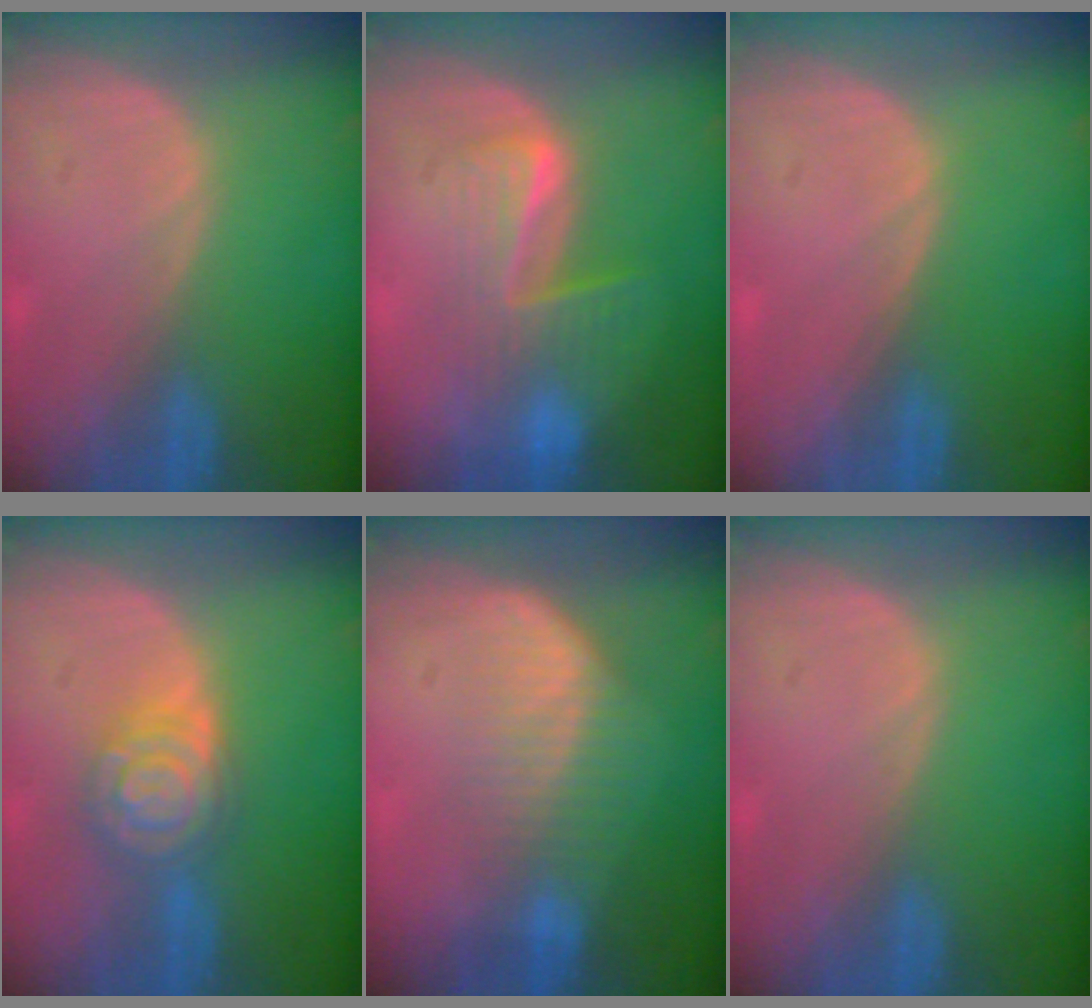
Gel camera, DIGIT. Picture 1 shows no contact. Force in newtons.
{"total": 6.5, "press": 6.3, "slide": 1.5}
{"total": 0.0}
{"total": 6.7, "press": 6.6, "slide": 0.4}
{"total": 6.5, "press": 6.0, "slide": 2.4}
{"total": 0.0}